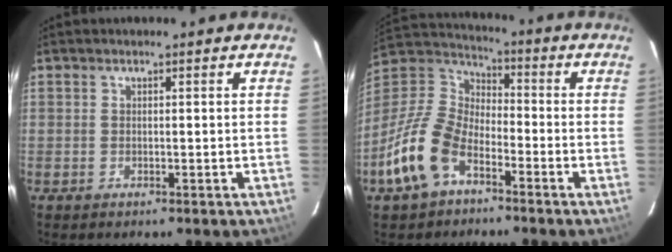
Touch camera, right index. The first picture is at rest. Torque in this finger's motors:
{"motor_torque": [1.07, -0.99, 0.75, 0.17]}